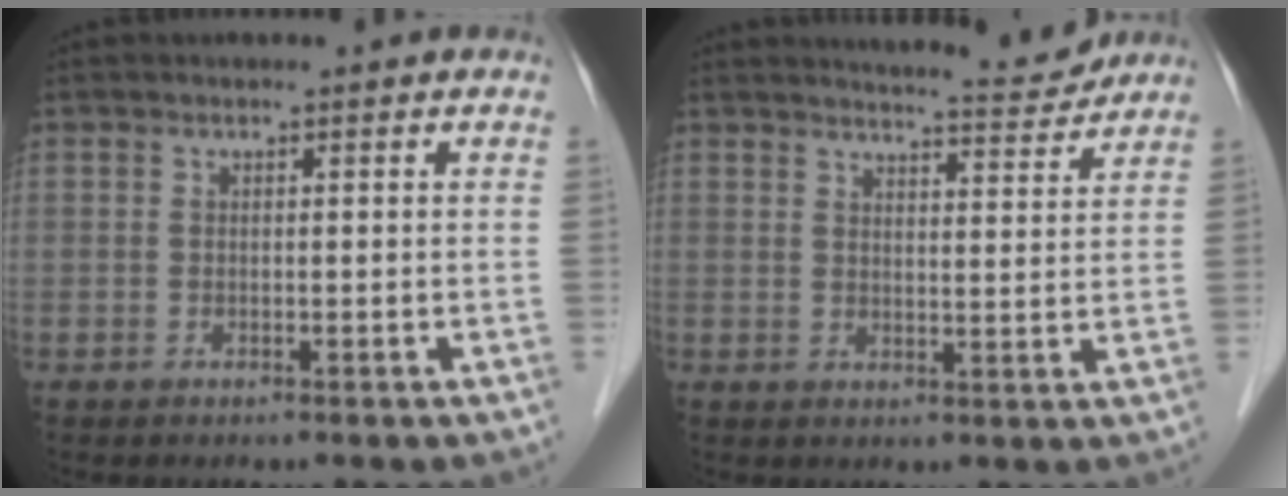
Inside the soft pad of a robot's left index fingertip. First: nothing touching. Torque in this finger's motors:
{"motor_torque": [0.40, -0.42, 0.05, 0.00]}